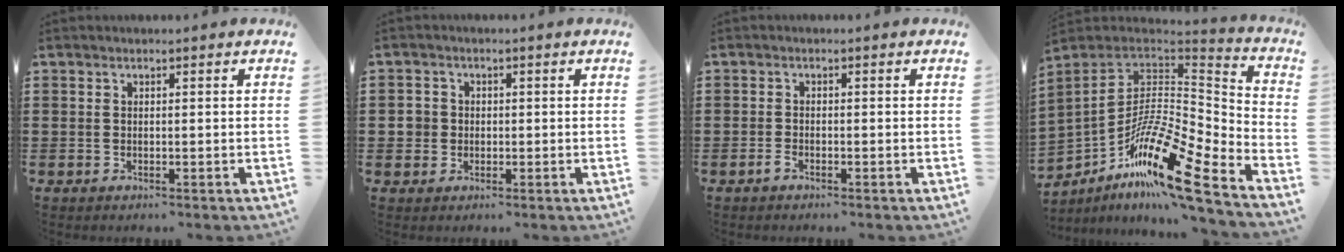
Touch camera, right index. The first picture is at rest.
{"total": 2.4, "force": [-0.1, 2.3, 0.5], "torque": [-0.019, 0.008, -0.005]}
{"total": 1.2, "force": [-0.9, 0.4, 0.6], "torque": [-0.022, -0.007, -0.018]}
{"total": 16.4, "force": [-10.4, 3.9, 12.1], "torque": [-0.232, -0.004, -0.198]}